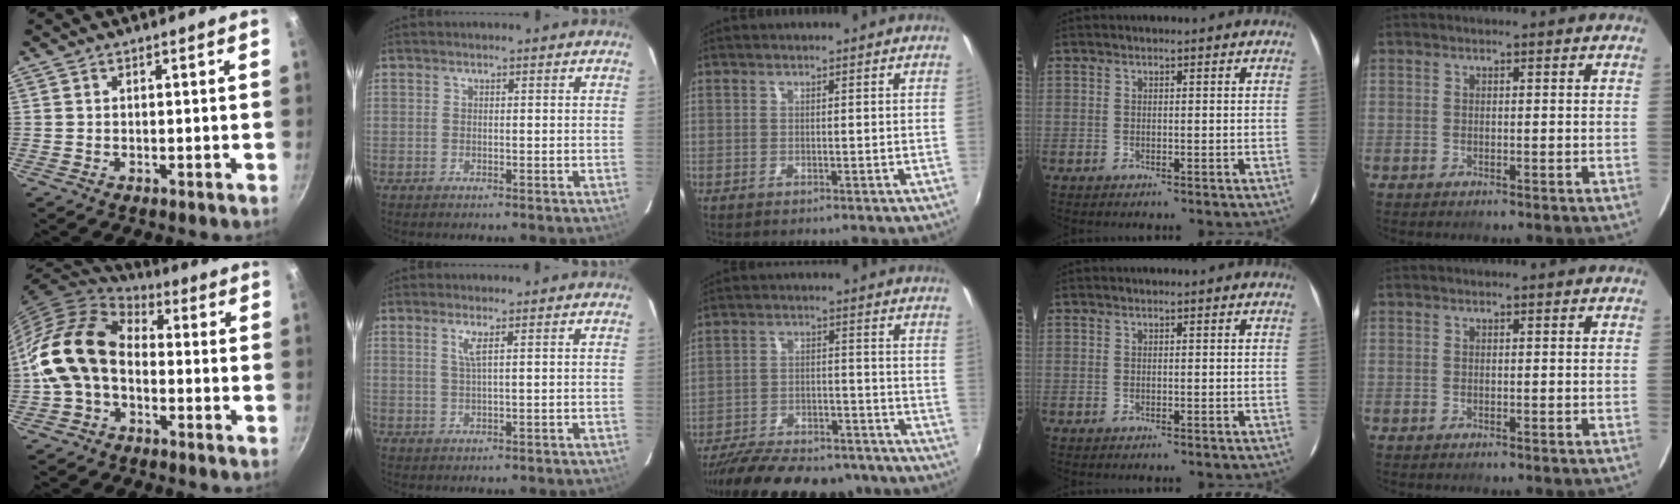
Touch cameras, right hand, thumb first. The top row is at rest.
{"thumb": {"total": 14.8, "force": [-2.0, 10.5, 10.3], "torque": [-0.167, 0.042, -0.054]}, "index": {"total": 2.1, "force": [0.9, -0.3, 1.9], "torque": [-0.038, -0.003, 0.018]}, "middle": {"total": 22.6, "force": [-19.2, 7.3, 9.3], "torque": [-0.185, -0.008, -0.262]}}